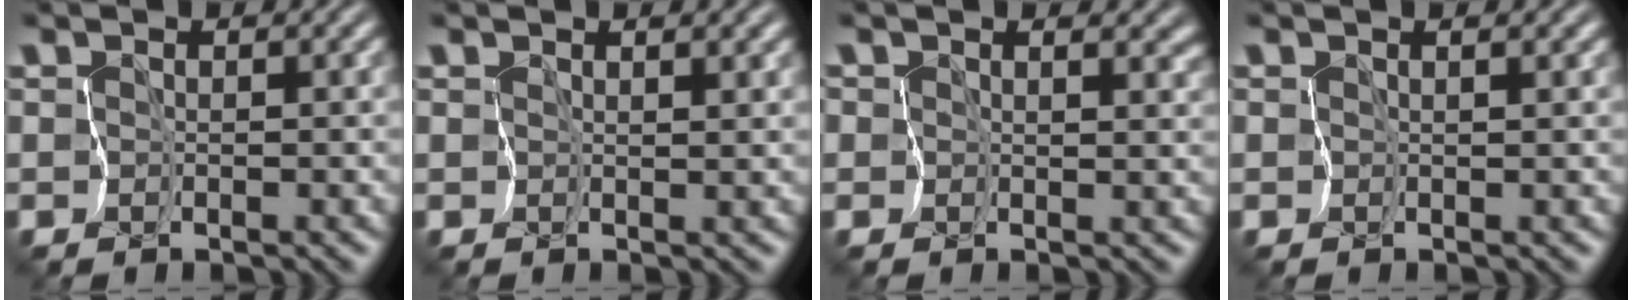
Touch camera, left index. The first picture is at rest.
{"total": 1.3, "force": [1.0, 0.1, 0.8], "torque": [-0.014, 0.003, 0.021]}
{"total": 3.2, "force": [1.8, 1.9, 1.8], "torque": [-0.027, 0.007, 0.017]}
{"total": 0.8, "force": [0.6, 0.0, 0.6], "torque": [-0.010, 0.003, 0.011]}